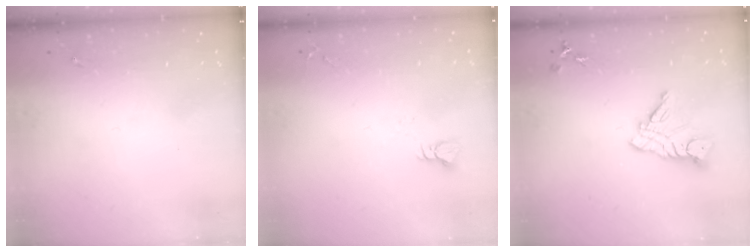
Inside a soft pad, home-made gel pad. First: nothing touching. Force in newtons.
{"total": 2.9, "press": 2.9, "slide": 0.3}
{"total": 11.6, "press": 11.6, "slide": 0.7}